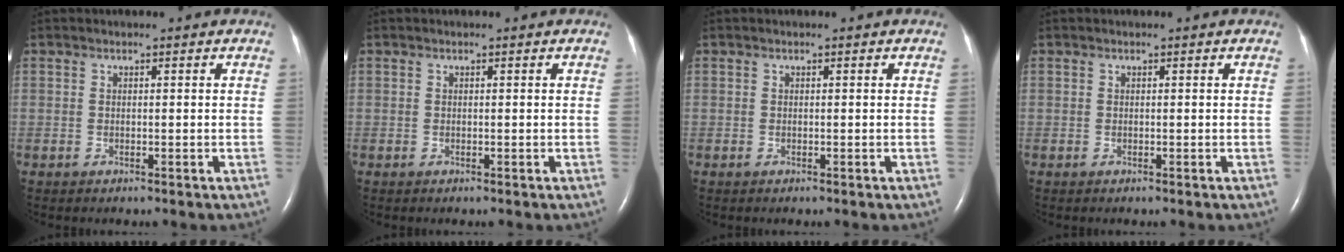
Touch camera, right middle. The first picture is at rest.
{"total": 0.0}
{"total": 0.0}
{"total": 0.0}